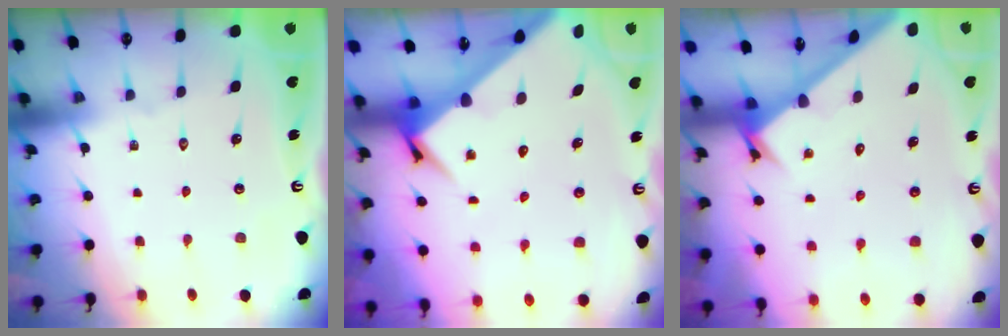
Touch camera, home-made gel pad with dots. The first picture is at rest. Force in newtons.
{"total": 4.5, "press": 4.5, "slide": 0.3}
{"total": 2.2, "press": 2.2, "slide": 0.1}